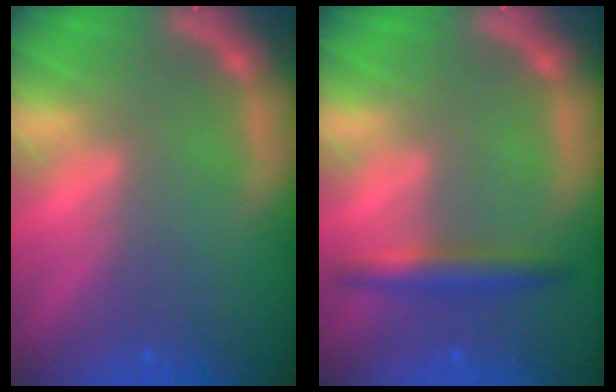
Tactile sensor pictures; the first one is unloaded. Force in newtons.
{"total": 3.0}